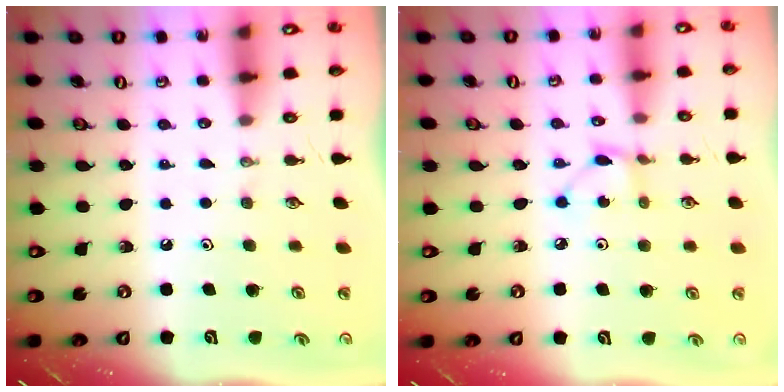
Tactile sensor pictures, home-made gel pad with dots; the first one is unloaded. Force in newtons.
{"total": 2.7, "press": 2.6, "slide": 0.3}